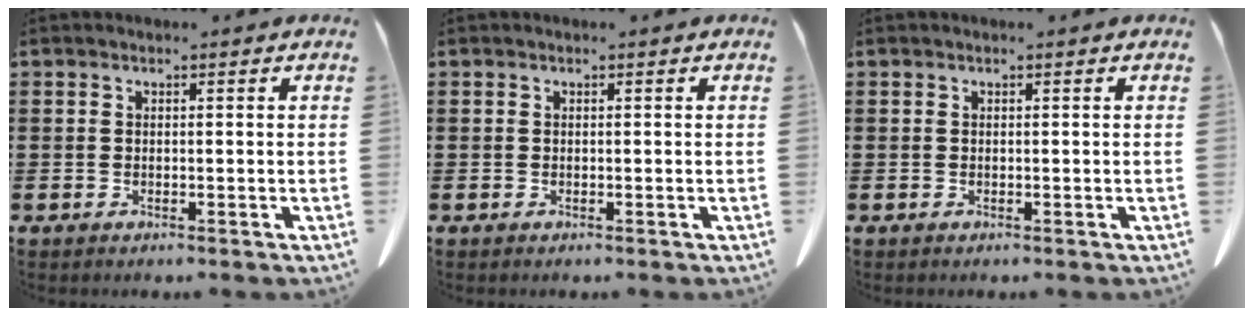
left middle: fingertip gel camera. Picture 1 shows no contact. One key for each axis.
{"total": 0.0}
{"total": 0.0}